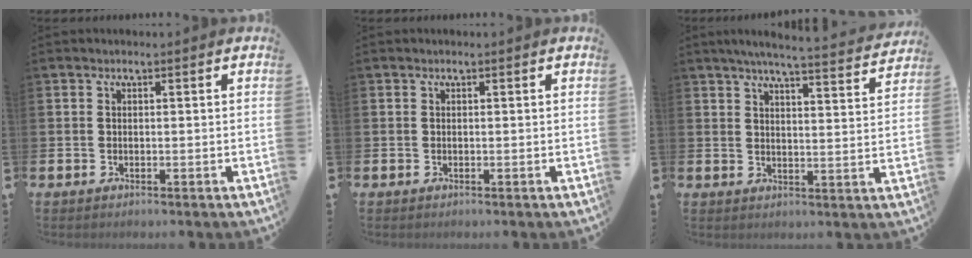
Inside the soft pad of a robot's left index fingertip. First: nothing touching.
{"total": 0.0}
{"total": 5.7, "force": [5.4, -0.1, 2.0], "torque": [-0.041, -0.036, 0.090]}